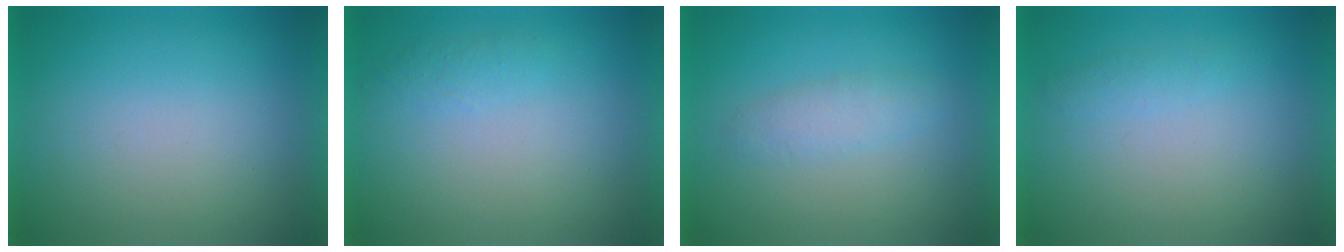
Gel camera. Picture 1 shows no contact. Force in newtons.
{"total": 2.1}
{"total": 2.2}
{"total": 1.4}